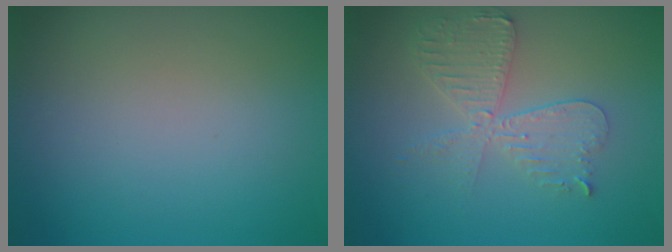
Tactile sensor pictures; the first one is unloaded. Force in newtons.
{"total": 4.6, "press": 4.0, "slide": 2.2}